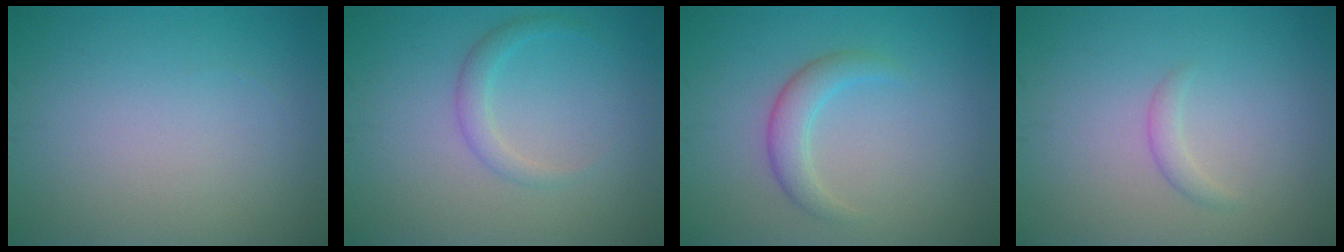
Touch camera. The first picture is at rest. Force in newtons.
{"total": 1.8, "press": 1.8, "slide": 0.1}
{"total": 2.7, "press": 2.7, "slide": 0.1}
{"total": 1.1, "press": 1.1, "slide": 0.1}